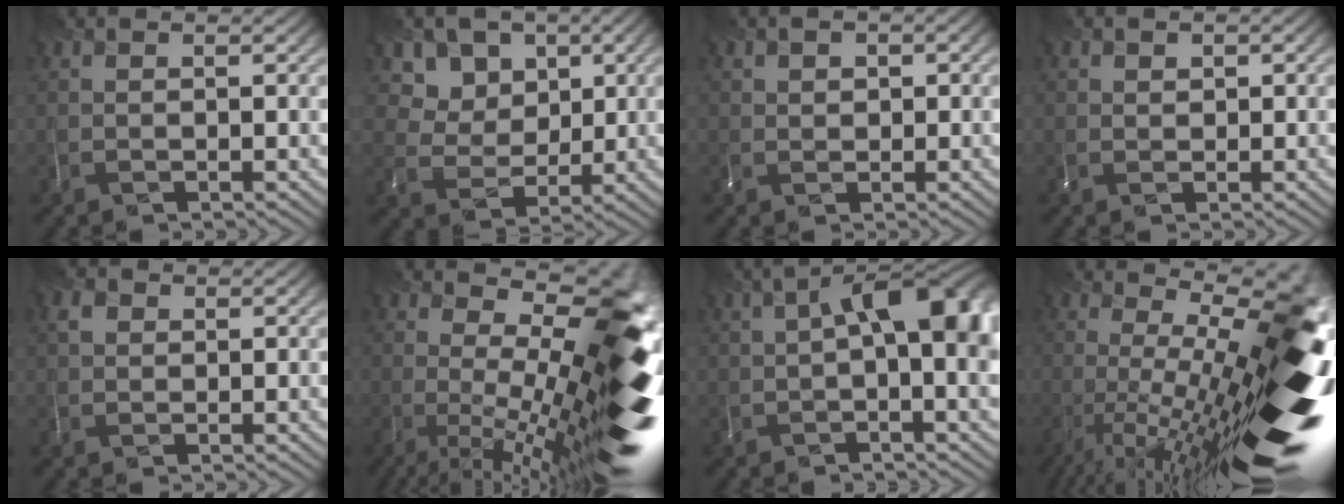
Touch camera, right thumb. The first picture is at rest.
{"total": 8.3, "force": [4.7, 6.4, 2.4], "torque": [-0.085, -0.030, 0.111]}
{"total": 1.6, "force": [0.4, 1.3, 0.8], "torque": [-0.003, -0.005, 0.017]}
{"total": 0.7, "force": [0.3, 0.6, 0.0], "torque": [0.008, -0.005, 0.014]}
{"total": 1.6, "force": [0.5, 1.4, 0.5], "torque": [-0.012, -0.003, 0.015]}
{"total": 17.6, "force": [-0.3, 6.6, 16.3], "torque": [-0.204, -0.022, 0.004]}
{"total": 9.1, "force": [1.1, 4.0, 8.1], "torque": [-0.112, 0.006, 0.020]}
{"total": 19.4, "force": [-2.8, 5.0, 18.6], "torque": [-0.226, 0.002, -0.049]}